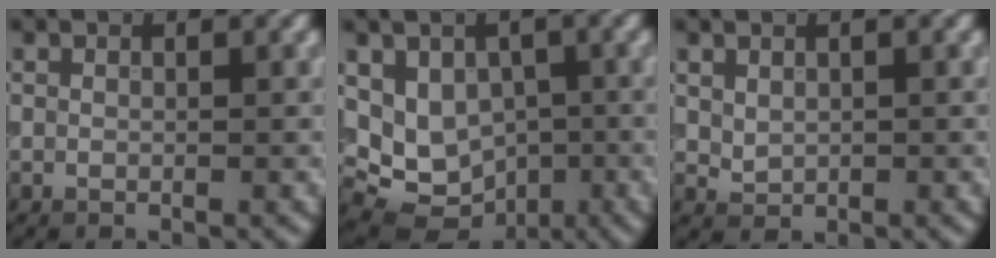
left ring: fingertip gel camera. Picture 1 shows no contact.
{"total": 8.2, "force": [0.3, 7.0, 4.3], "torque": [-0.063, -0.003, 0.003]}
{"total": 1.2, "force": [0.5, 0.9, 0.6], "torque": [-0.009, -0.003, 0.015]}